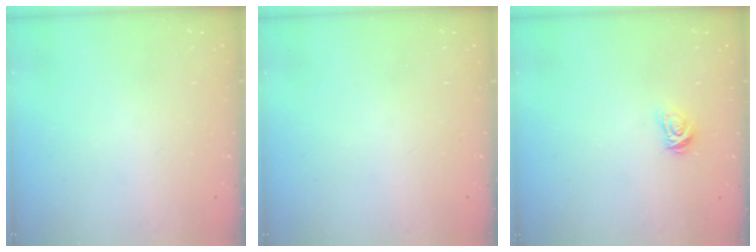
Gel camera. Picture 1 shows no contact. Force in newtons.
{"total": 0.0}
{"total": 5.6, "press": 5.6, "slide": 0.4}